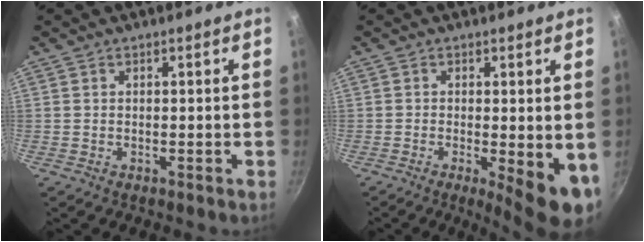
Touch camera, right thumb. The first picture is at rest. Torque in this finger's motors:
{"motor_torque": [0.07, 0.69, 1.10, -0.44, 0.24]}